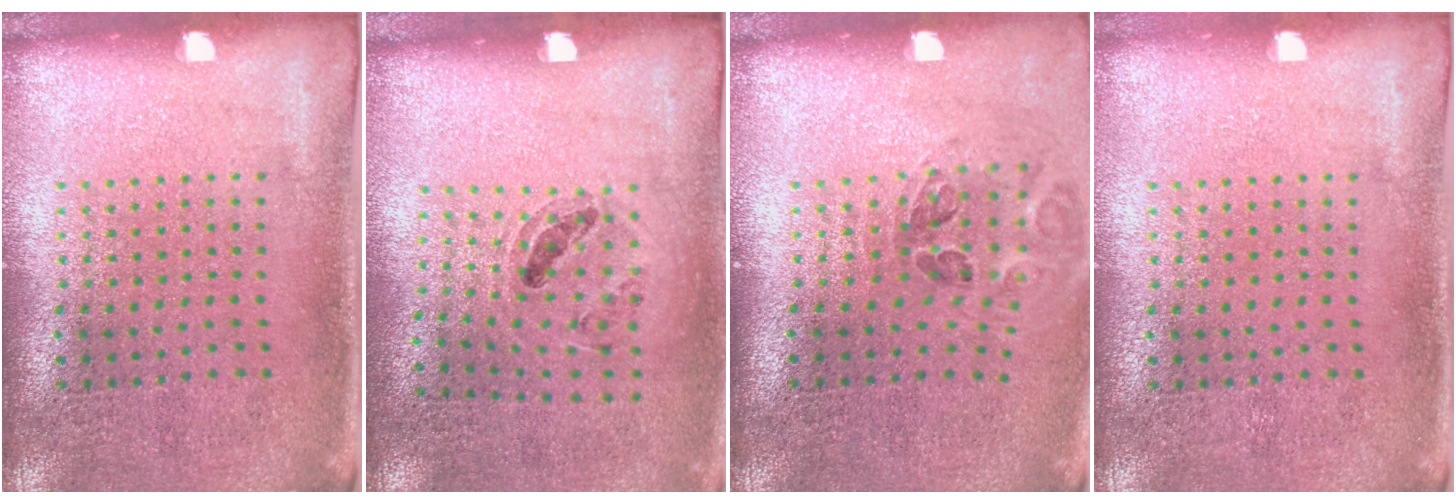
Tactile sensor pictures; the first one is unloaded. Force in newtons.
{"total": 0.9, "press": 0.8, "slide": 0.3}
{"total": 1.2, "press": 1.1, "slide": 0.4}
{"total": 0.0}